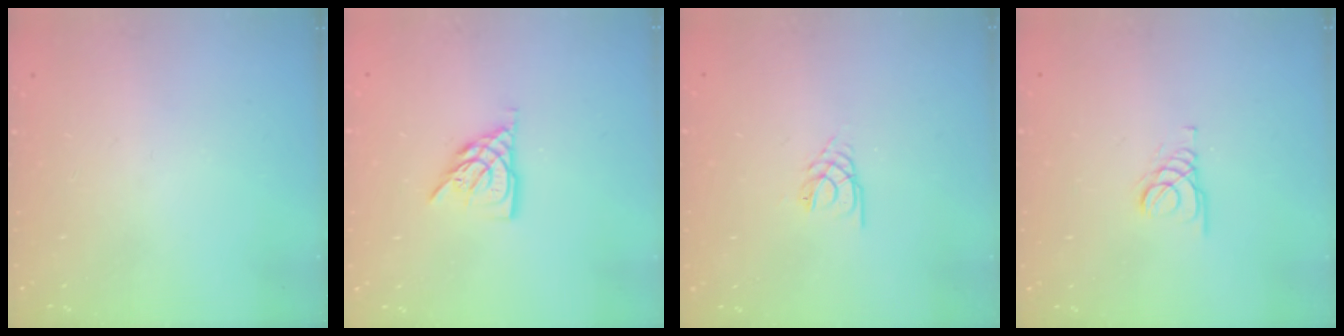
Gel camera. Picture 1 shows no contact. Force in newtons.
{"total": 8.3, "press": 8.2, "slide": 0.9}
{"total": 2.2, "press": 2.1, "slide": 0.4}
{"total": 1.4, "press": 1.4, "slide": 0.2}